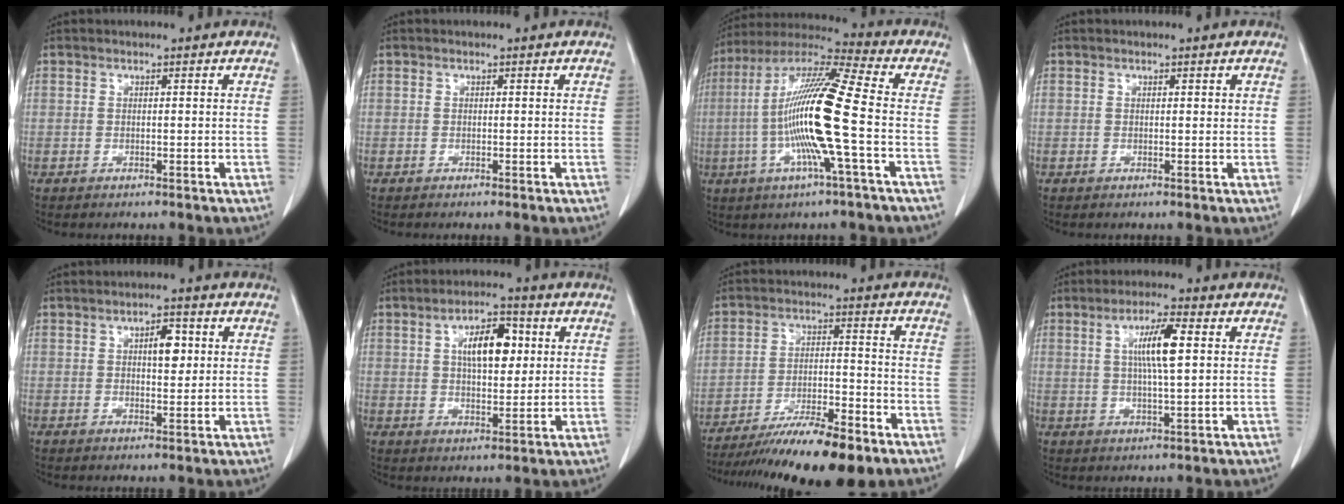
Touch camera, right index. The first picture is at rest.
{"total": 0.0}
{"total": 16.7, "force": [-2.7, -0.2, 16.4], "torque": [-0.325, -0.001, -0.065]}
{"total": 0.5, "force": [0.3, 0.2, 0.4], "torque": [-0.007, -0.002, 0.003]}
{"total": 4.0, "force": [1.1, 1.6, 3.5], "torque": [-0.054, 0.004, 0.016]}
{"total": 8.1, "force": [2.2, 3.4, 7.1], "torque": [-0.120, 0.014, 0.036]}
{"total": 15.7, "force": [-12.1, 1.6, 9.8], "torque": [-0.154, -0.020, -0.199]}
{"total": 6.9, "force": [1.6, 0.5, 6.7], "torque": [-0.123, 0.003, 0.027]}